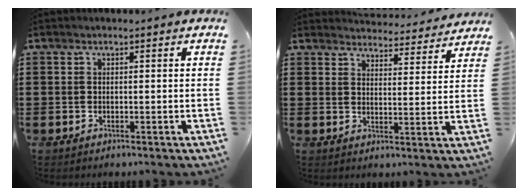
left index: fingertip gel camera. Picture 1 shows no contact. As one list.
[{"total": 4.2, "force": [4.2, 0.0, 0.1], "torque": [-0.013, -0.033, 0.071]}]